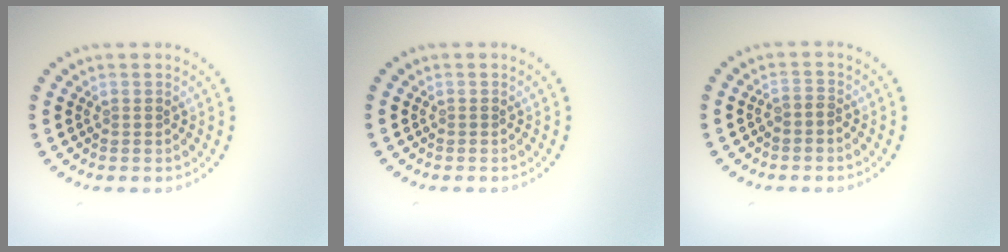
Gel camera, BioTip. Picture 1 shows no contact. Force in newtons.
{"total": 0.0}
{"total": 0.9, "press": 0.5, "slide": 0.8}